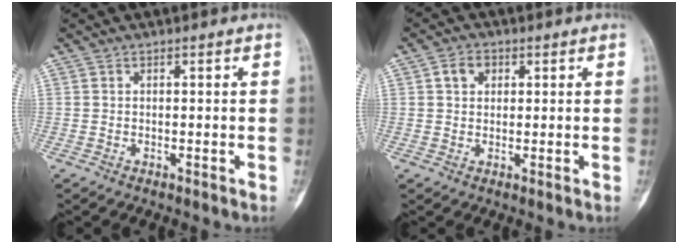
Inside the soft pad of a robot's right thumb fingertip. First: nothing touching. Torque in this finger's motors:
{"motor_torque": [0.42, 0.50, 0.08, -0.21, -0.02]}